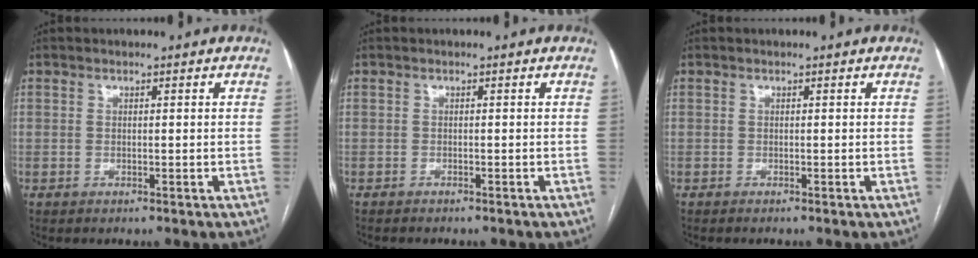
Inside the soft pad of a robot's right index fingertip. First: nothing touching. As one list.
[{"total": 3.0, "force": [-2.6, 0.7, 1.2], "torque": [-0.017, -0.005, -0.030]}, {"total": 1.0, "force": [-0.9, 0.0, 0.4], "torque": [-0.005, -0.001, -0.012]}]